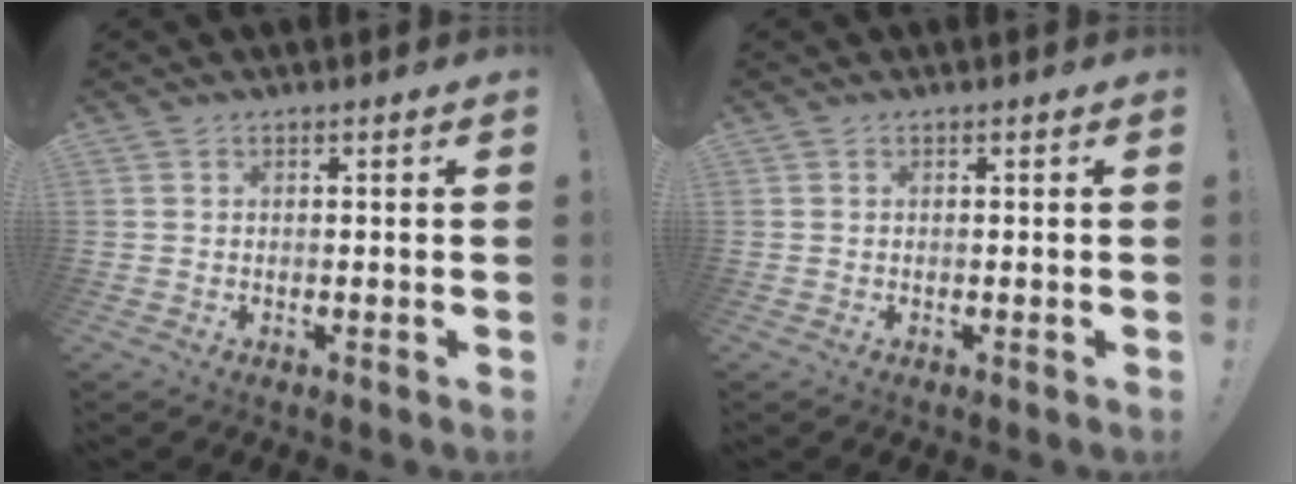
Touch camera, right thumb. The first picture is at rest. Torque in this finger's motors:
{"motor_torque": [-0.02, -0.09, 0.16, -0.02, -0.03]}